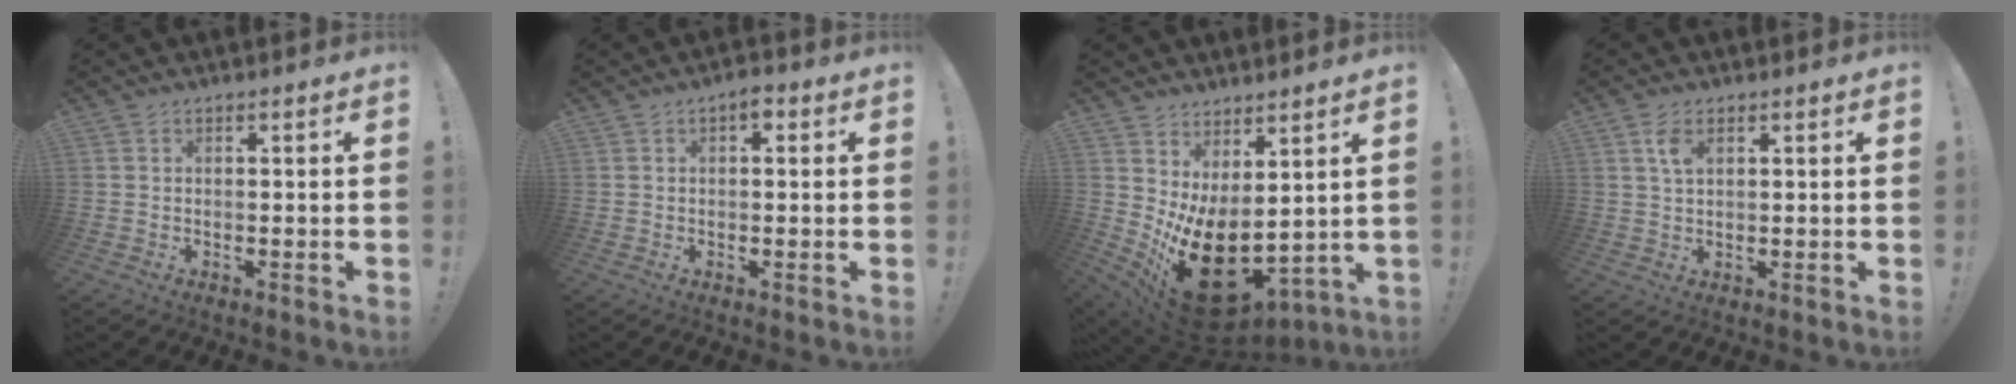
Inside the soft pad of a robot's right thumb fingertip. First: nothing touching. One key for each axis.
{"total": 2.2, "fx": 0.6, "fy": 1.3, "fz": 1.7, "tx": -0.022, "ty": 0.002, "tz": 0.006}
{"total": 18.4, "fx": -3.7, "fy": 10.4, "fz": 14.8, "tx": -0.225, "ty": -0.001, "tz": -0.034}
{"total": 4.0, "fx": 1.7, "fy": 2.1, "fz": 3.1, "tx": -0.051, "ty": -0.002, "tz": 0.027}